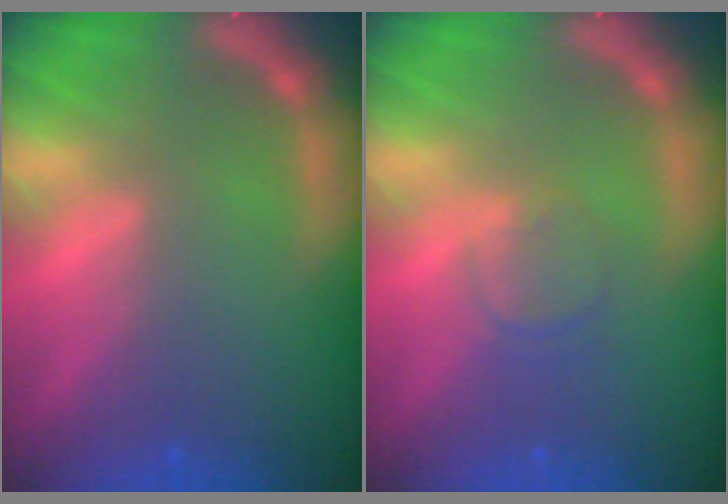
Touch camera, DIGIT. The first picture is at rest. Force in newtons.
{"total": 1.9}